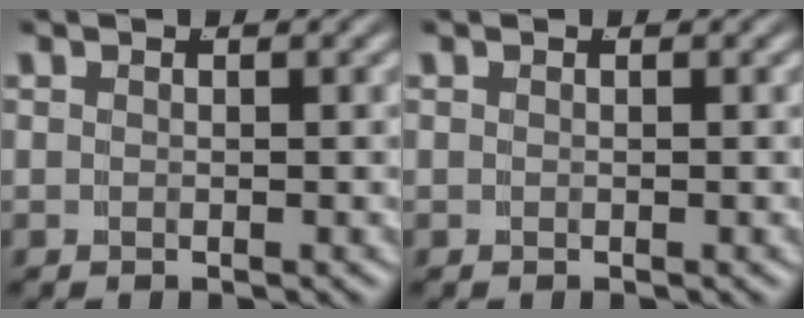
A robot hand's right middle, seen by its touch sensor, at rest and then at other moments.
{"total": 0.0}